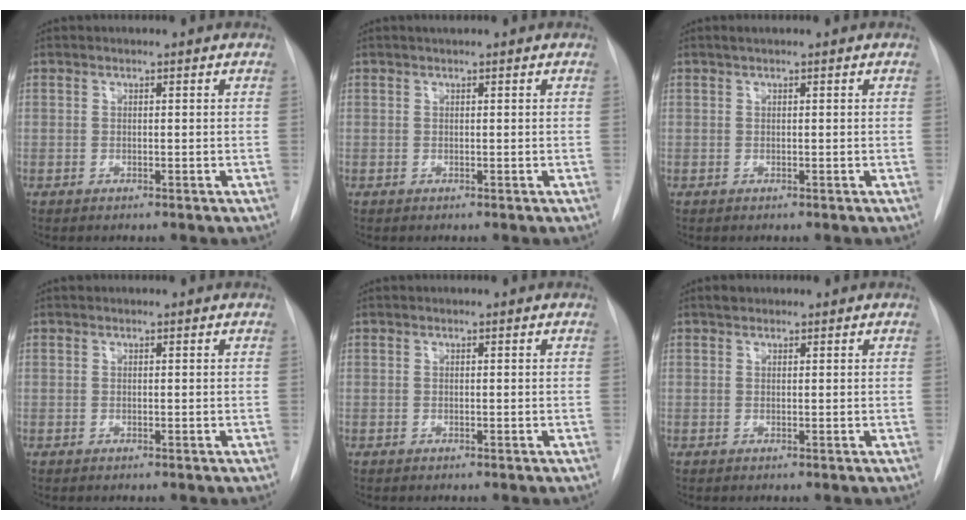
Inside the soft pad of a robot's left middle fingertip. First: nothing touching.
{"total": 0.6, "force": [0.5, 0.0, 0.3], "torque": [-0.007, 0.006, 0.010]}
{"total": 0.6, "force": [0.4, 0.0, 0.4], "torque": [-0.009, 0.007, 0.009]}
{"total": 0.0}
{"total": 0.0}
{"total": 1.1, "force": [0.9, 0.6, 0.3], "torque": [-0.005, 0.008, 0.012]}